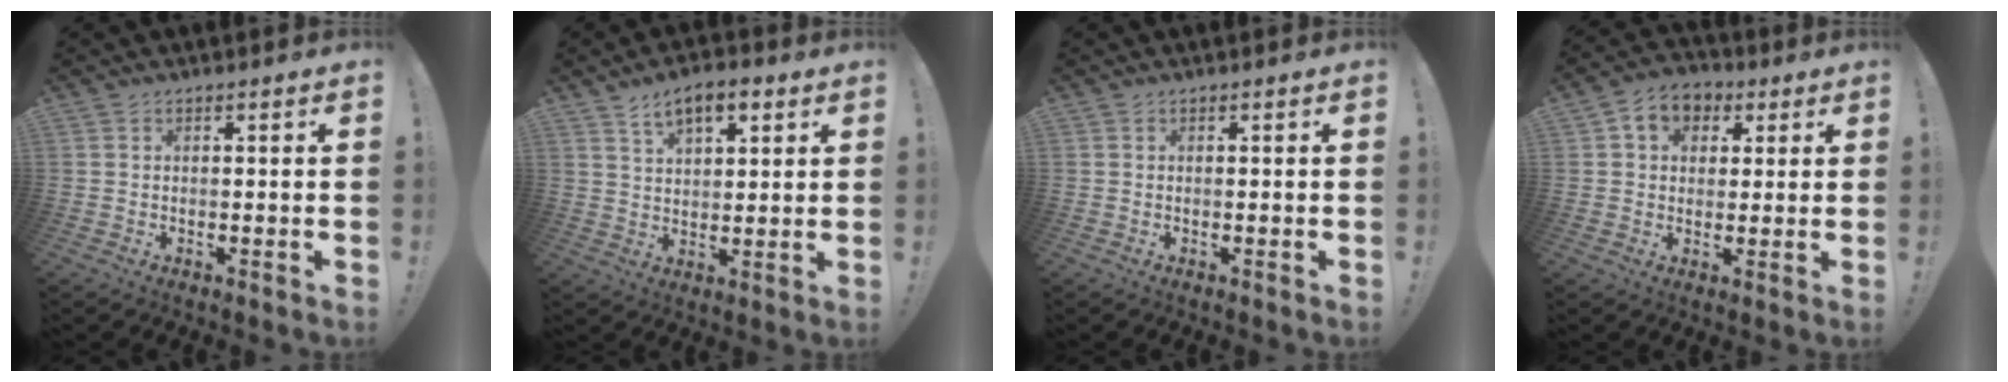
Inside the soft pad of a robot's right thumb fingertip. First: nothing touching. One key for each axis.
{"total": 8.3, "fx": 4.8, "fy": 4.1, "fz": 5.3, "tx": -0.080, "ty": -0.014, "tz": 0.086}
{"total": 0.0}
{"total": 7.8, "fx": 2.9, "fy": 6.2, "fz": 3.8, "tx": -0.052, "ty": -0.003, "tz": 0.056}